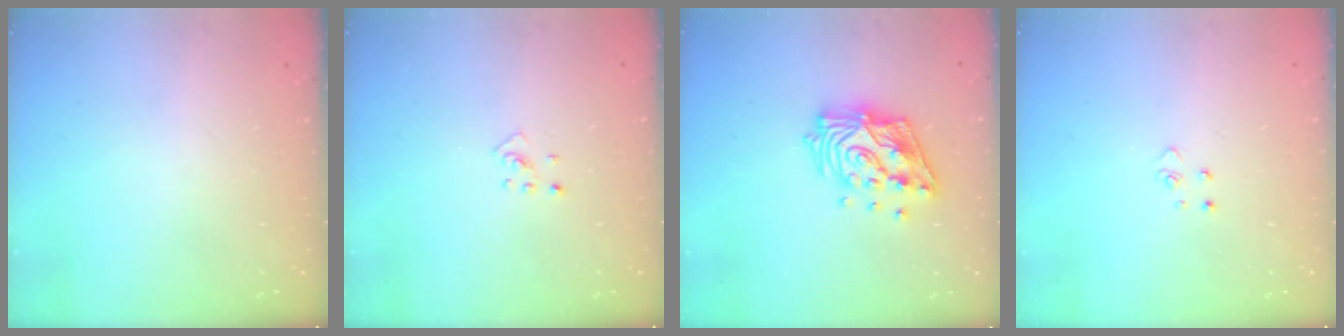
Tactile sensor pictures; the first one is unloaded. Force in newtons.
{"total": 2.7, "press": 2.6, "slide": 0.6}
{"total": 14.7, "press": 14.6, "slide": 1.9}
{"total": 2.6, "press": 2.6, "slide": 0.3}